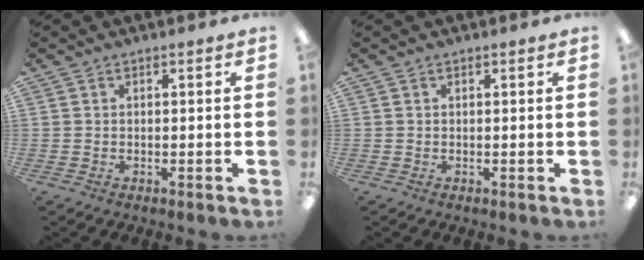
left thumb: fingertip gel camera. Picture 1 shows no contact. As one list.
[{"total": 0.0}]